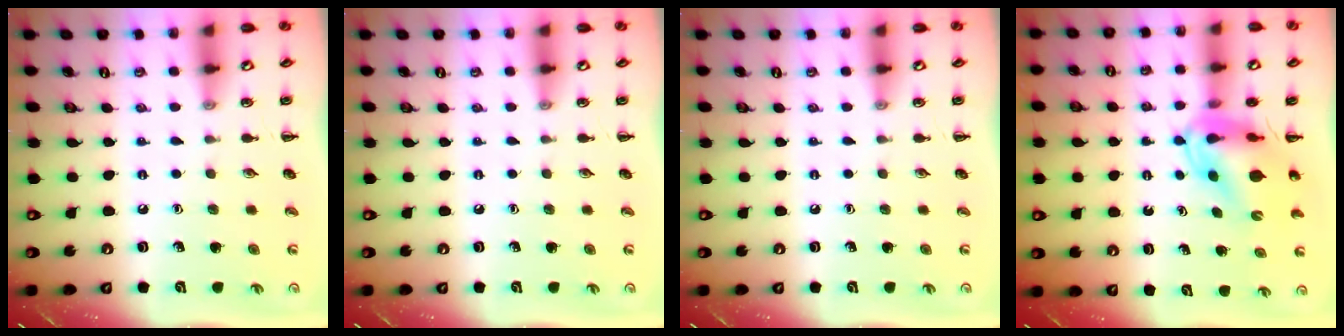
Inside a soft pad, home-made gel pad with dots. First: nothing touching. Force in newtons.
{"total": 0.0}
{"total": 0.0}
{"total": 9.0, "press": 8.5, "slide": 2.9}